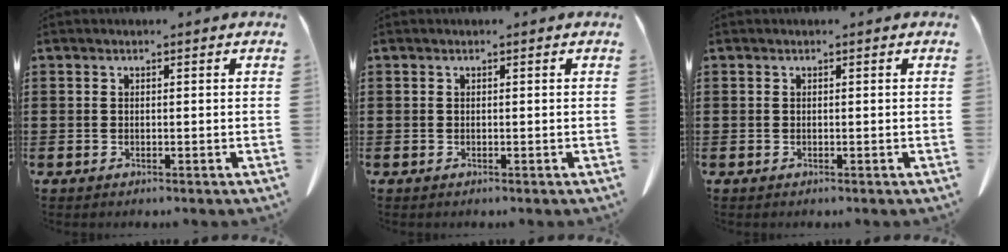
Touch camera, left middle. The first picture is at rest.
{"total": 0.0}
{"total": 0.0}